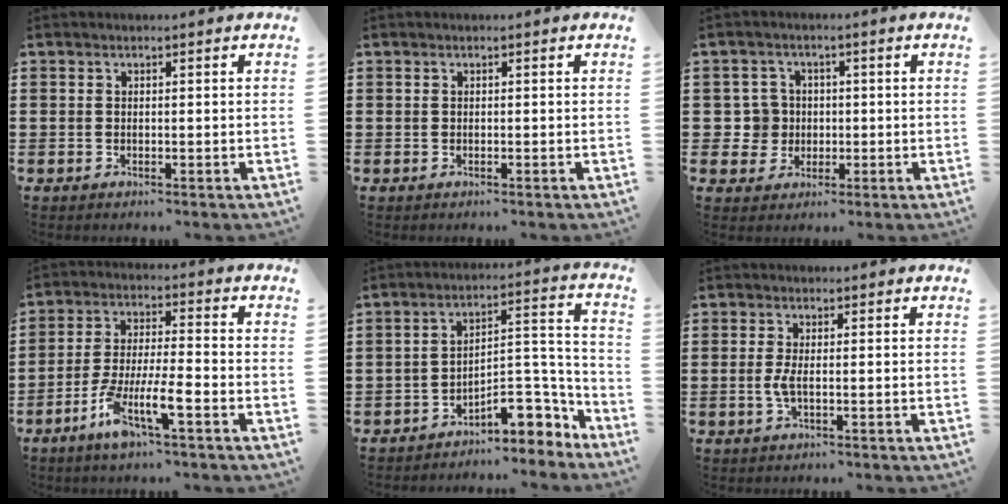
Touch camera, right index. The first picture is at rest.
{"total": 0.0}
{"total": 4.4, "force": [-0.1, 4.3, 1.0], "torque": [-0.041, 0.013, -0.004]}
{"total": 8.4, "force": [-4.8, 1.2, 6.9], "torque": [-0.145, -0.009, -0.092]}
{"total": 9.2, "force": [-6.4, 4.0, 5.3], "torque": [-0.062, 0.012, -0.116]}
{"total": 2.4, "force": [-0.4, 0.4, 2.3], "torque": [-0.058, -0.007, -0.013]}